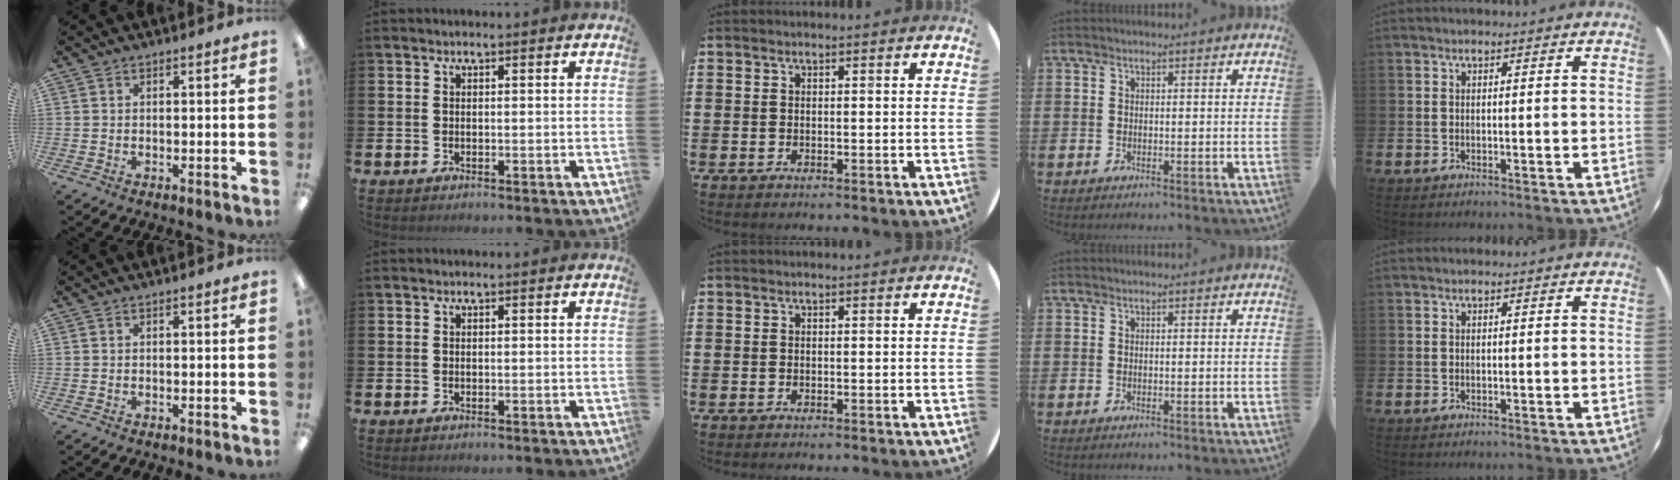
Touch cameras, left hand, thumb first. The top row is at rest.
{}